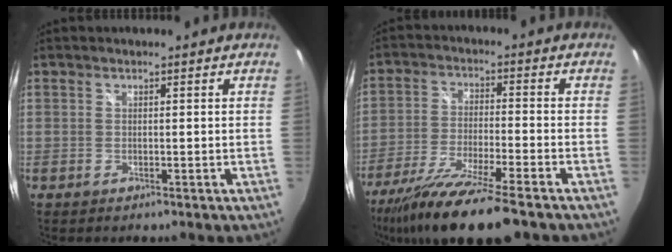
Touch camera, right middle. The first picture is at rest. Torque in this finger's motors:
{"motor_torque": [1.09, -1.04, 0.32, 0.09]}